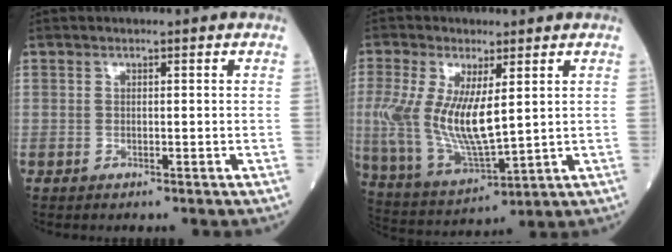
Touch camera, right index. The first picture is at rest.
{"total": 12.3, "force": [1.7, 3.8, 11.6], "torque": [-0.256, -0.013, 0.043]}